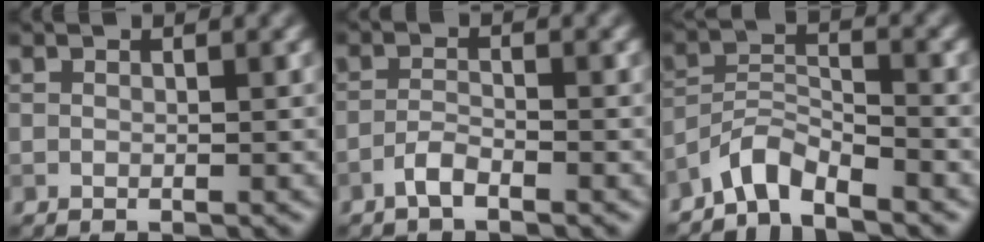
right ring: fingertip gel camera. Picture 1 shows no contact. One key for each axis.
{"total": 1.7, "fx": -1.2, "fy": 0.4, "fz": 1.2, "tx": -0.024, "ty": 0.005, "tz": -0.029}
{"total": 3.6, "fx": -3.2, "fy": 0.6, "fz": 1.4, "tx": -0.024, "ty": 0.009, "tz": -0.073}